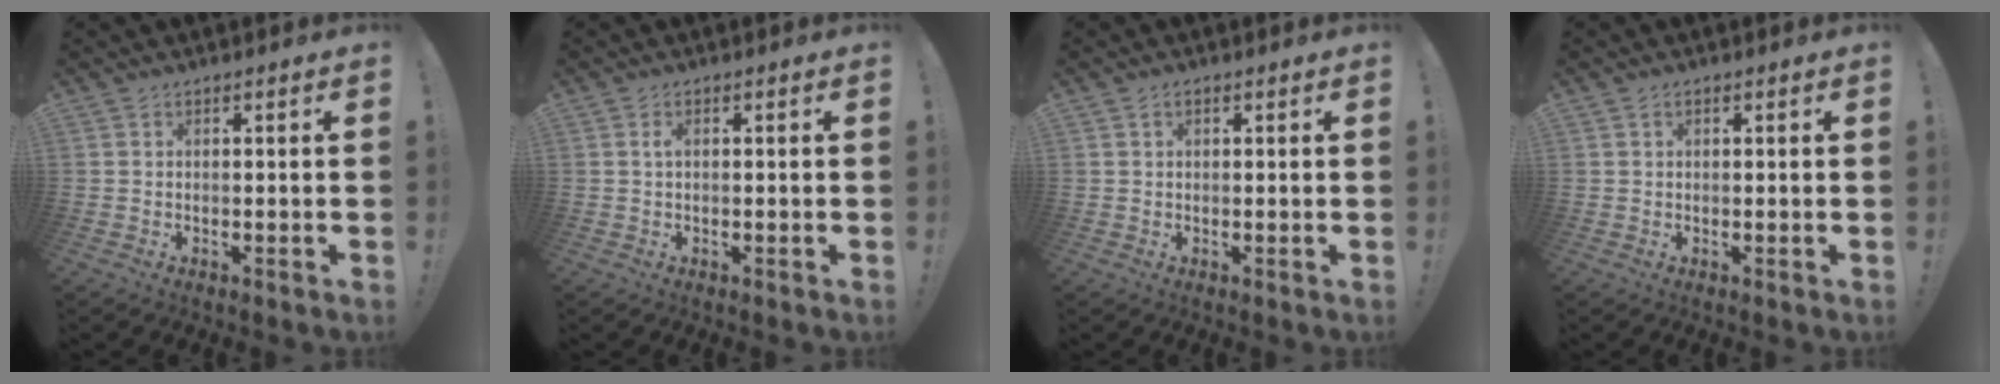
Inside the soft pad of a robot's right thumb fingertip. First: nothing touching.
{"total": 1.1, "force": [0.2, 0.5, 1.0], "torque": [-0.027, 0.007, 0.003]}
{"total": 1.1, "force": [0.5, 0.9, 0.5], "torque": [-0.008, 0.002, 0.008]}
{"total": 0.7, "force": [0.3, 0.5, 0.2], "torque": [-0.002, 0.002, 0.005]}